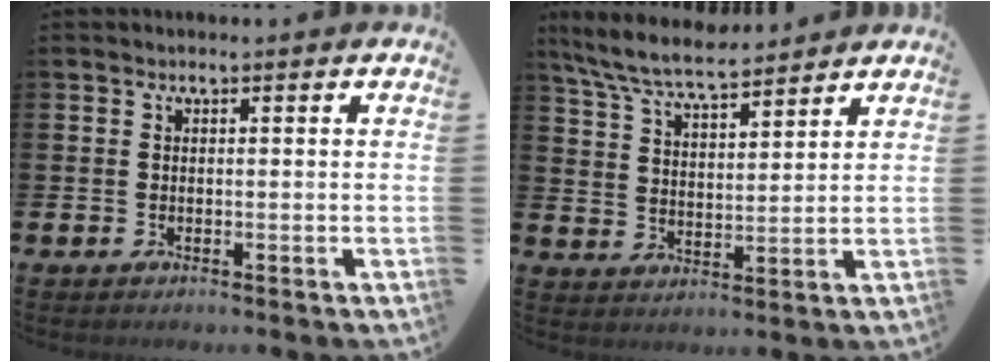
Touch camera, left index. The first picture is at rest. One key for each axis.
{"total": 7.5, "fx": 7.0, "fy": 1.0, "fz": 2.5, "tx": -0.075, "ty": -0.030, "tz": 0.127}